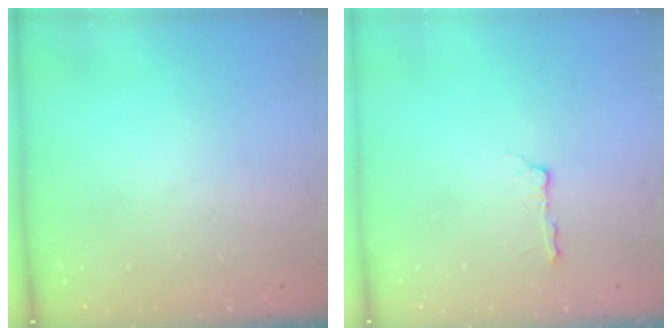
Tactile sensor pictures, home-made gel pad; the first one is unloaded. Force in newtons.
{"total": 2.2, "press": 2.1, "slide": 0.4}